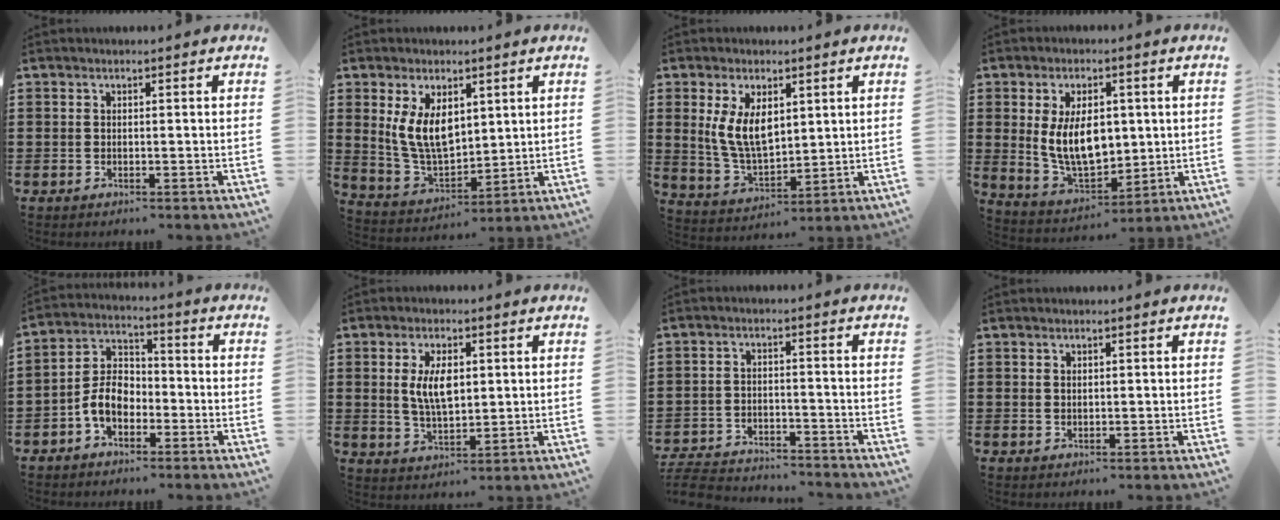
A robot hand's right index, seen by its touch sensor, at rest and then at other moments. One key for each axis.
{"total": 8.4, "fx": 3.2, "fy": 5.1, "fz": 5.9, "tx": -0.147, "ty": -0.005, "tz": 0.058}
{"total": 7.9, "fx": 2.4, "fy": 4.4, "fz": 6.1, "tx": -0.140, "ty": 0.005, "tz": 0.043}
{"total": 10.0, "fx": 1.5, "fy": 6.0, "fz": 7.8, "tx": -0.151, "ty": 0.001, "tz": 0.022}
{"total": 6.3, "fx": -2.5, "fy": 4.3, "fz": 3.9, "tx": -0.099, "ty": 0.009, "tz": -0.055}
{"total": 6.5, "fx": 1.2, "fy": 3.1, "fz": 5.6, "tx": -0.114, "ty": 0.002, "tz": 0.017}
{"total": 5.0, "fx": -4.9, "fy": 0.6, "fz": 0.6, "tx": -0.029, "ty": -0.002, "tz": -0.104}
{"total": 0.9, "fx": 0.7, "fy": 0.6, "fz": 0.2, "tx": -0.004, "ty": 0.002, "tz": 0.015}